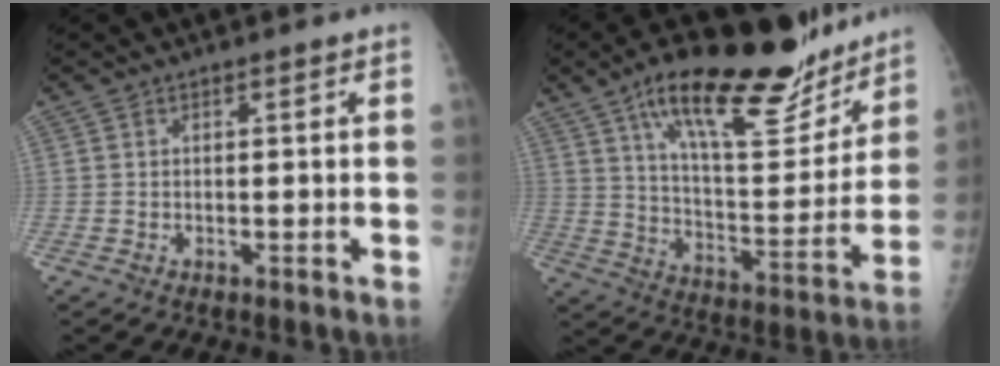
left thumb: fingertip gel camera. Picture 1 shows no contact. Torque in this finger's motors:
{"motor_torque": [0.33, 0.80, 1.48, -1.29, 0.13]}